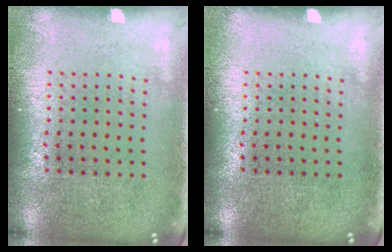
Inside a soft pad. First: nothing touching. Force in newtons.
{"total": 0.0}